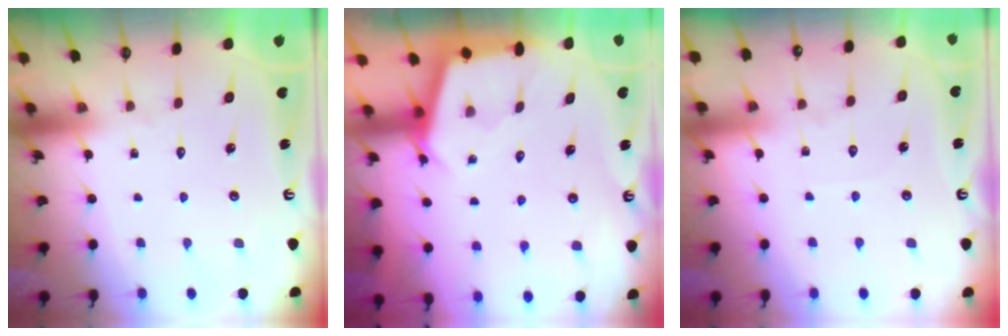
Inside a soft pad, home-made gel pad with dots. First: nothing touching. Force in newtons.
{"total": 2.6, "press": 2.6, "slide": 0.5}
{"total": 2.0, "press": 2.0, "slide": 0.3}